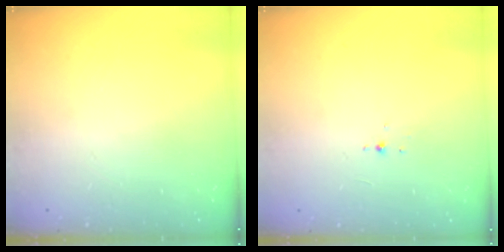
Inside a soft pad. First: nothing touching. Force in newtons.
{"total": 2.0, "press": 1.9, "slide": 0.8}